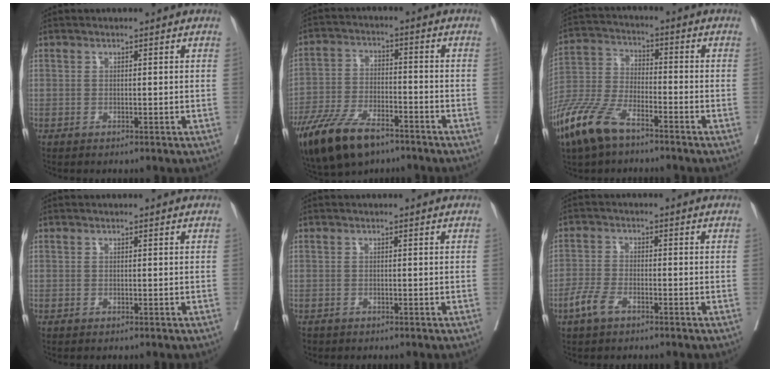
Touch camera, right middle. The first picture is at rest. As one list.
[{"total": 13.2, "force": [-9.2, 4.8, 8.1], "torque": [-0.162, -0.019, -0.167]}, {"total": 11.7, "force": [-7.8, 3.9, 7.7], "torque": [-0.183, -0.021, -0.159]}, {"total": 0.0}, {"total": 1.0, "force": [-0.8, 0.5, 0.1], "torque": [-0.011, -0.001, -0.016]}, {"total": 3.9, "force": [-2.5, 1.5, 2.6], "torque": [-0.066, -0.002, -0.049]}]